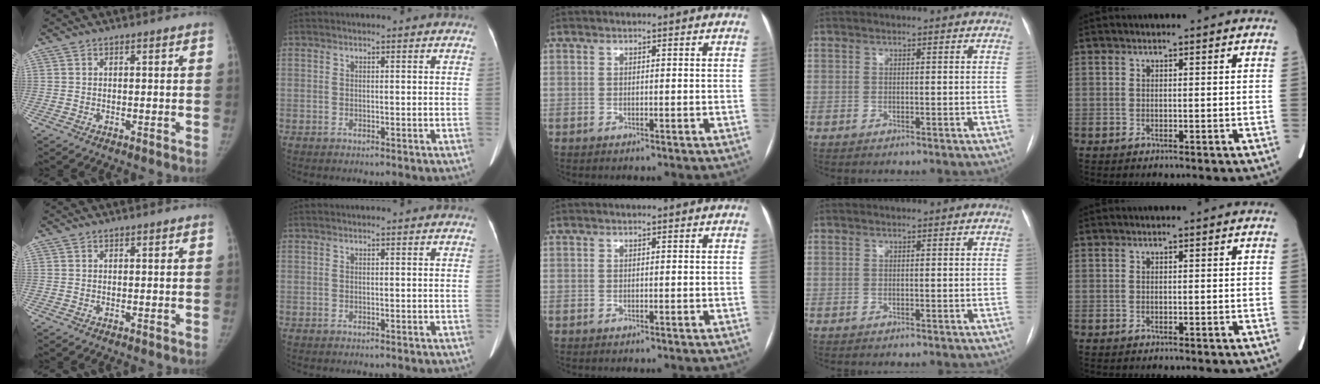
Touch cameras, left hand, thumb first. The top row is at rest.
{}